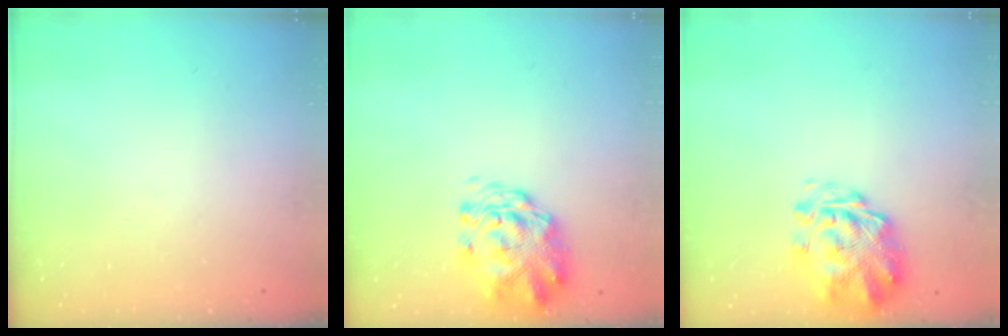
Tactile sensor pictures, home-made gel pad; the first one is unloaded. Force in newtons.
{"total": 3.0, "press": 2.8, "slide": 1.1}
{"total": 2.9, "press": 2.5, "slide": 1.5}